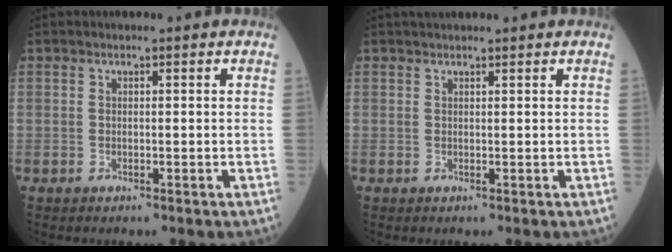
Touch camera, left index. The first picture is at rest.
{"total": 3.1, "force": [2.8, 0.2, 1.3], "torque": [-0.012, 0.028, 0.043]}